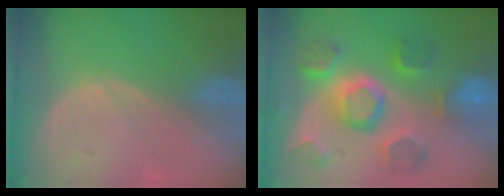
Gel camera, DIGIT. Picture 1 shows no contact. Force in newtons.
{"total": 11.5, "press": 10.1, "slide": 5.5}